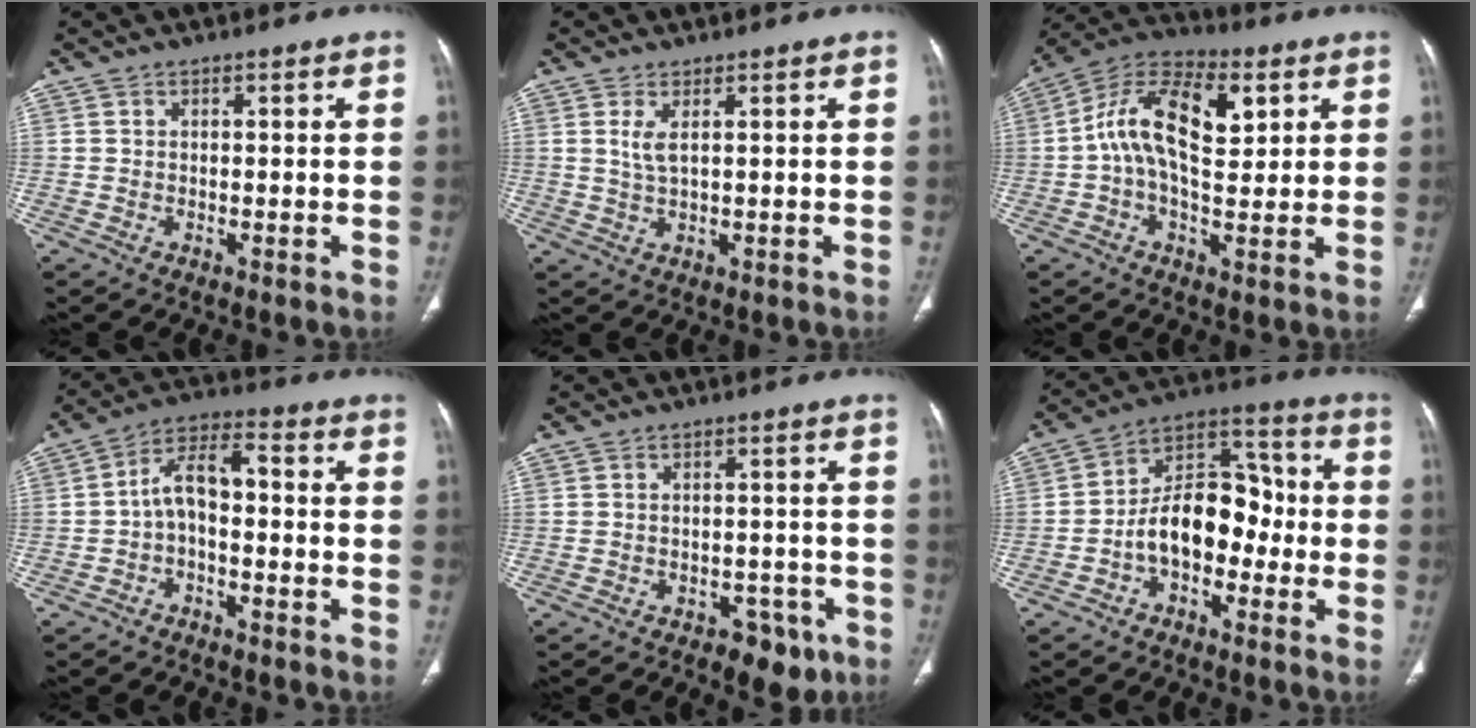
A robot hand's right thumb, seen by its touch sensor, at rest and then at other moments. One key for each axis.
{"total": 2.8, "fx": 1.0, "fy": 0.8, "fz": 2.5, "tx": -0.061, "ty": -0.006, "tz": 0.027}
{"total": 15.6, "fx": 3.3, "fy": 8.2, "fz": 12.8, "tx": -0.208, "ty": 0.020, "tz": 0.049}
{"total": 7.7, "fx": -1.2, "fy": 4.0, "fz": 6.5, "tx": -0.113, "ty": 0.042, "tz": -0.034}
{"total": 5.9, "fx": -3.5, "fy": 3.6, "fz": 3.1, "tx": -0.017, "ty": 0.023, "tz": -0.044}
{"total": 13.6, "fx": -3.2, "fy": 8.9, "fz": 9.8, "tx": -0.130, "ty": 0.054, "tz": -0.065}